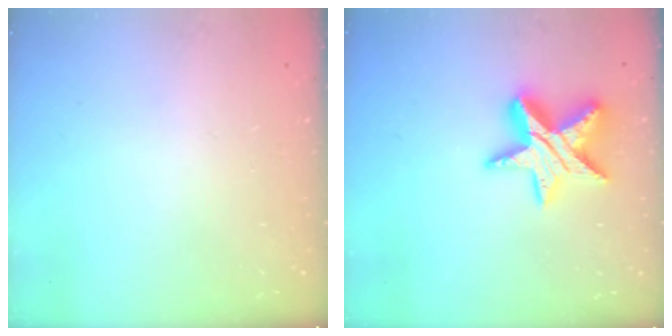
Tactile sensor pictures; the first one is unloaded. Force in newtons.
{"total": 15.3, "press": 15.2, "slide": 1.1}